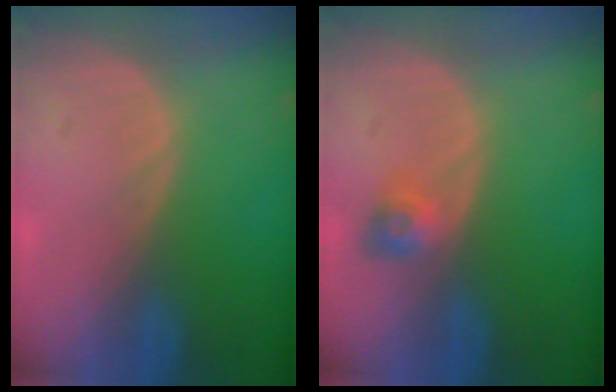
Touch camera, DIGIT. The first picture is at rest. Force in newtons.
{"total": 3.0, "press": 2.7, "slide": 1.4}